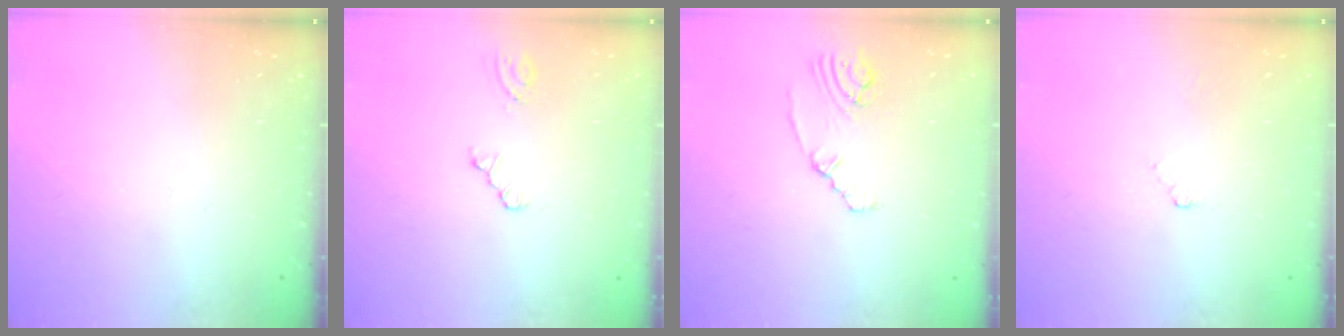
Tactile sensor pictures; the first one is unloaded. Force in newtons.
{"total": 1.9, "press": 1.9, "slide": 0.3}
{"total": 2.2, "press": 2.1, "slide": 0.6}
{"total": 1.3, "press": 1.3, "slide": 0.3}